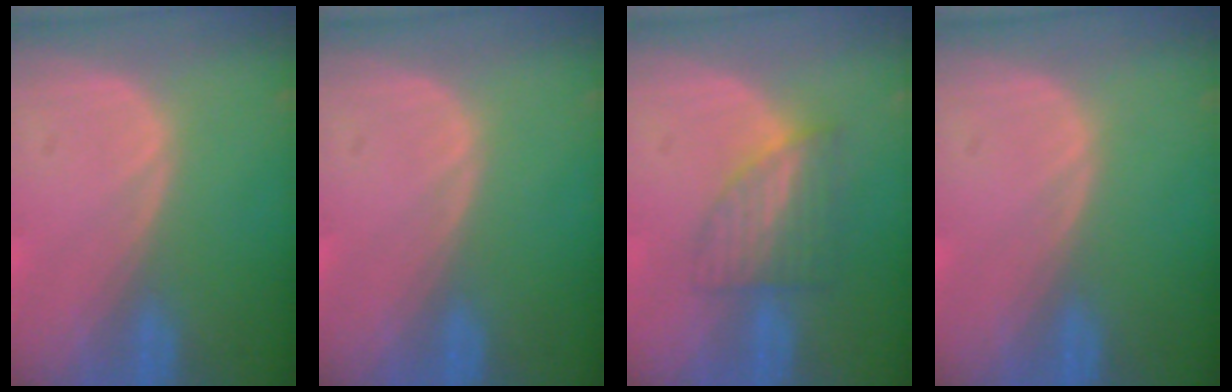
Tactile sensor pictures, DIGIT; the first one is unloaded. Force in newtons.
{"total": 0.0}
{"total": 6.4, "press": 5.7, "slide": 3.0}
{"total": 0.0}